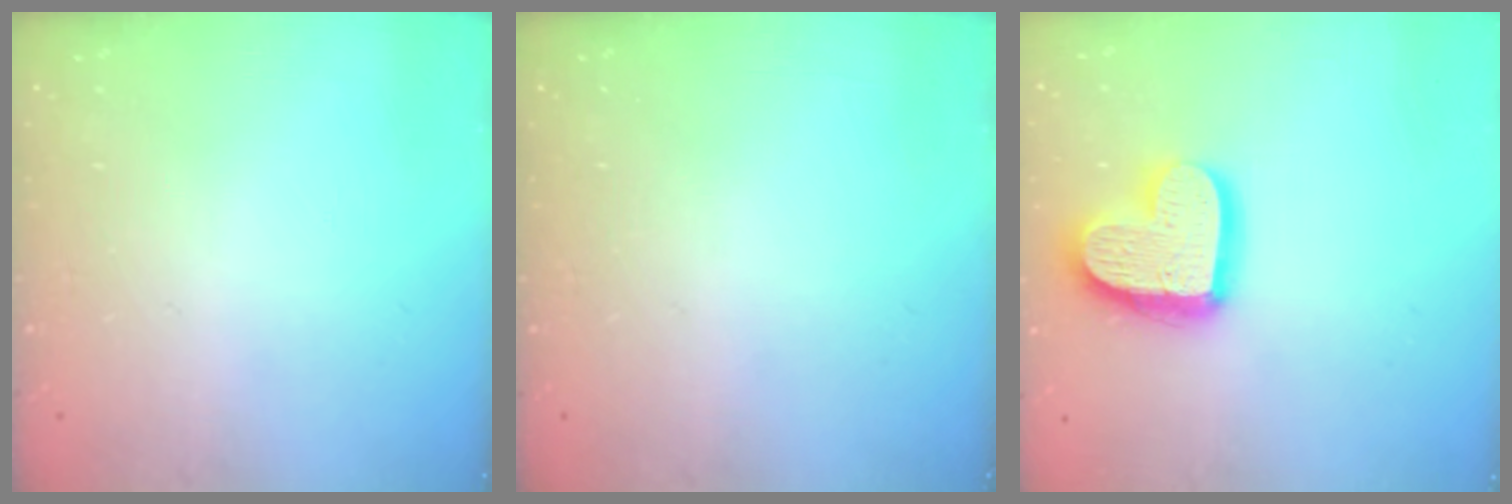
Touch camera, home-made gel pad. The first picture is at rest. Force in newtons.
{"total": 0.0}
{"total": 17.2, "press": 17.1, "slide": 1.4}